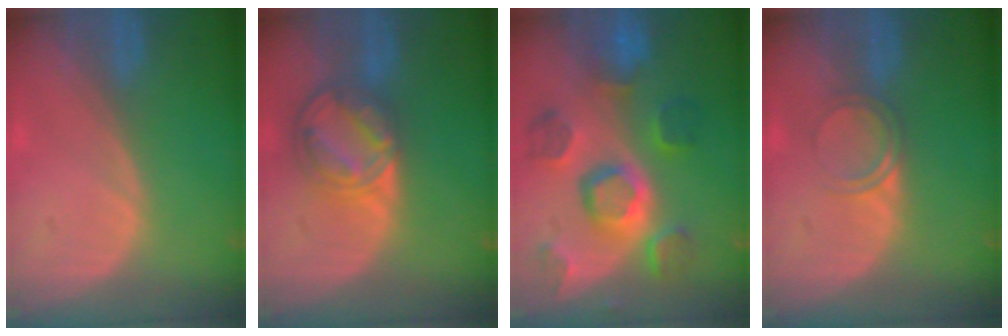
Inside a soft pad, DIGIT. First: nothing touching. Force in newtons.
{"total": 8.6, "press": 7.2, "slide": 4.6}
{"total": 11.3, "press": 10.0, "slide": 5.3}
{"total": 2.8, "press": 2.8, "slide": 0.2}